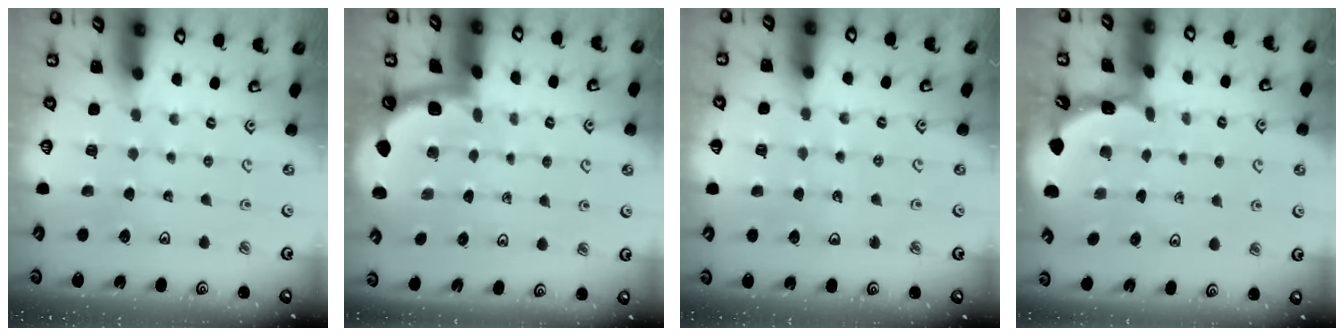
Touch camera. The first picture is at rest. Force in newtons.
{"total": 1.8, "press": 1.8, "slide": 0.1}
{"total": 4.6, "press": 4.3, "slide": 1.4}
{"total": 1.7, "press": 1.7, "slide": 0.1}